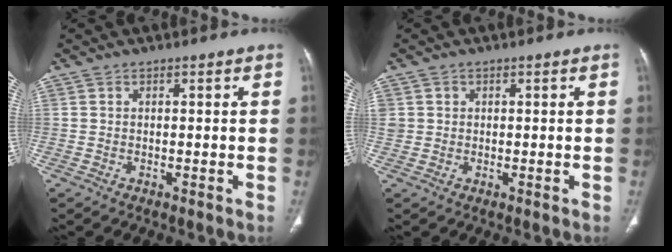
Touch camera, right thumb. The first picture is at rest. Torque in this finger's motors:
{"motor_torque": [0.79, 0.78, 0.51, 0.23, 0.03]}